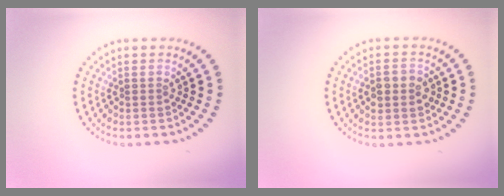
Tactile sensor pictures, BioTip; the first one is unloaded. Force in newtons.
{"total": 3.0, "press": 3.0, "slide": 0.1}